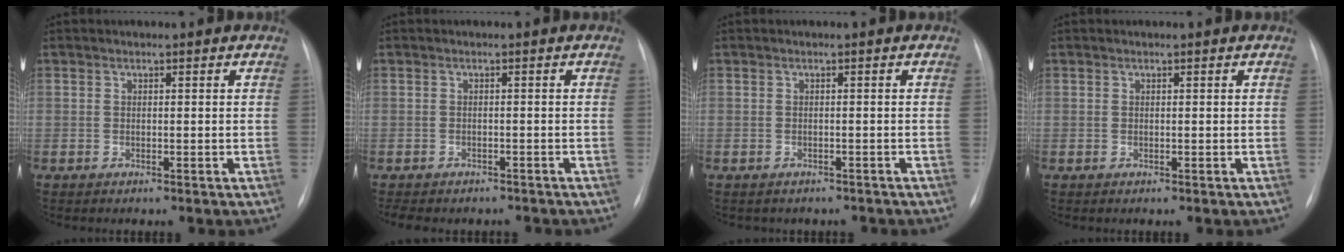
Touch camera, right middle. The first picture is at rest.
{"total": 9.0, "force": [-7.7, 3.5, 3.2], "torque": [-0.063, 0.000, -0.091]}
{"total": 4.0, "force": [-3.5, 1.9, 0.7], "torque": [-0.016, 0.006, -0.035]}
{"total": 0.0}